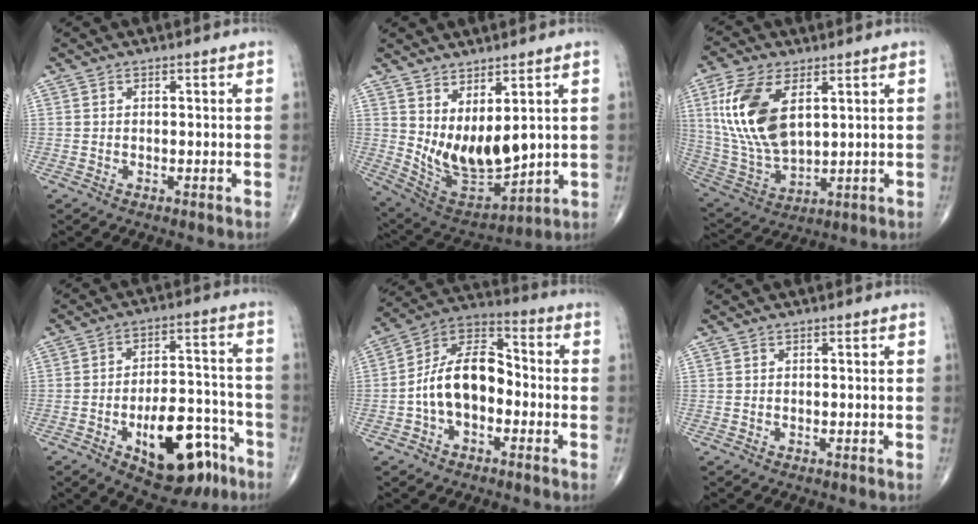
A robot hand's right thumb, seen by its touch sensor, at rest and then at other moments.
{"total": 14.0, "force": [2.6, 6.8, 12.0], "torque": [-0.187, -0.038, 0.078]}
{"total": 16.6, "force": [5.1, 8.7, 13.2], "torque": [-0.269, -0.018, 0.109]}
{"total": 17.2, "force": [-8.2, 8.3, 12.7], "torque": [-0.152, 0.059, -0.108]}
{"total": 13.0, "force": [-2.4, 8.0, 10.0], "torque": [-0.161, 0.048, -0.055]}
{"total": 0.0}